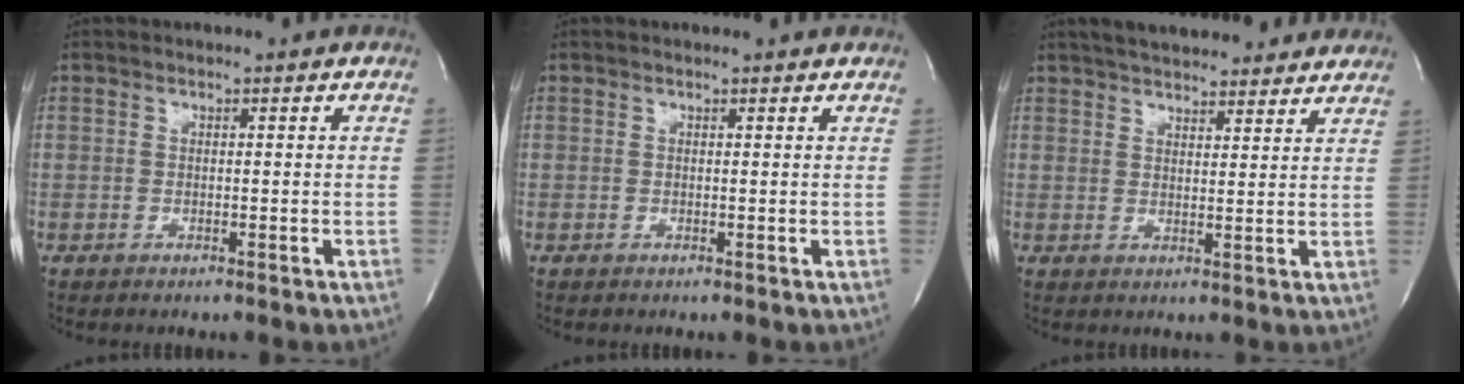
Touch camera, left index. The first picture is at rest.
{"total": 1.5, "force": [1.5, 0.3, 0.1], "torque": [-0.014, 0.005, 0.010]}
{"total": 16.0, "force": [14.1, 3.9, 6.4], "torque": [-0.089, 0.032, 0.187]}